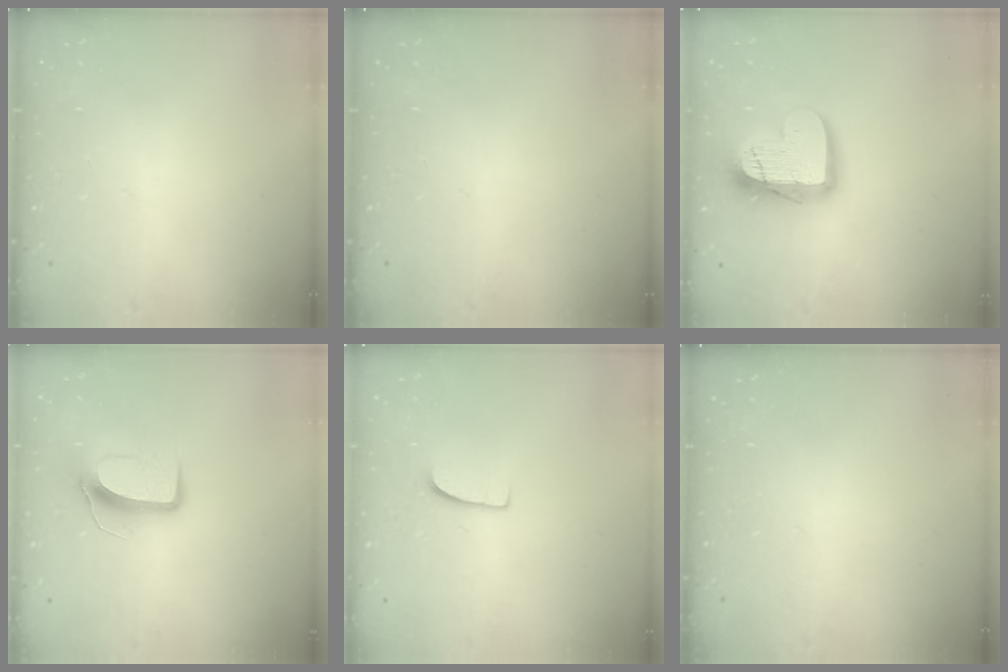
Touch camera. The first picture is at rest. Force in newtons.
{"total": 0.0}
{"total": 17.3, "press": 17.3, "slide": 1.7}
{"total": 9.6, "press": 9.6, "slide": 0.3}
{"total": 6.7, "press": 6.7, "slide": 0.3}
{"total": 0.0}